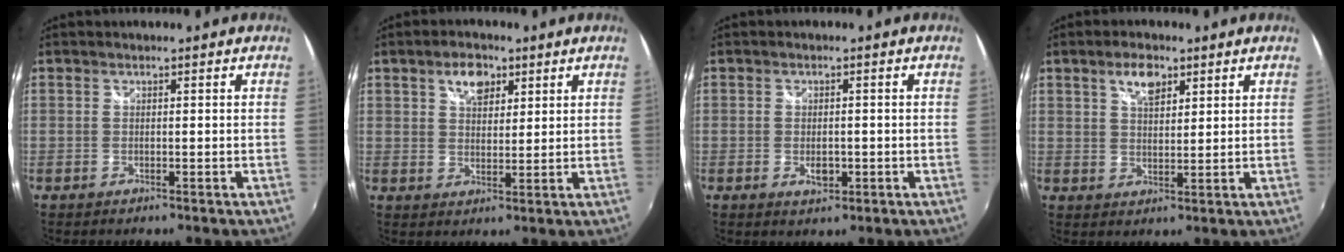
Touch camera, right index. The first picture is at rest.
{"total": 5.6, "force": [3.0, 3.4, 3.3], "torque": [-0.049, 0.013, 0.053]}
{"total": 3.0, "force": [-0.9, 1.8, 2.3], "torque": [-0.039, -0.004, -0.013]}
{"total": 5.1, "force": [2.9, 2.4, 3.4], "torque": [-0.057, 0.008, 0.051]}